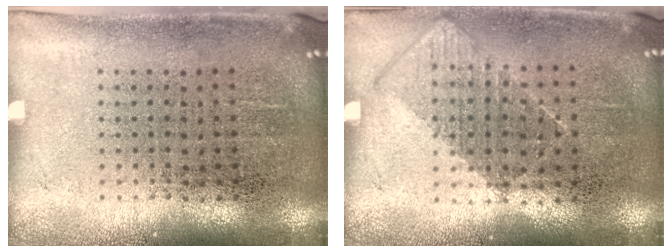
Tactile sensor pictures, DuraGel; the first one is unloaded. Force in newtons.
{"total": 0.8, "press": 0.7, "slide": 0.4}